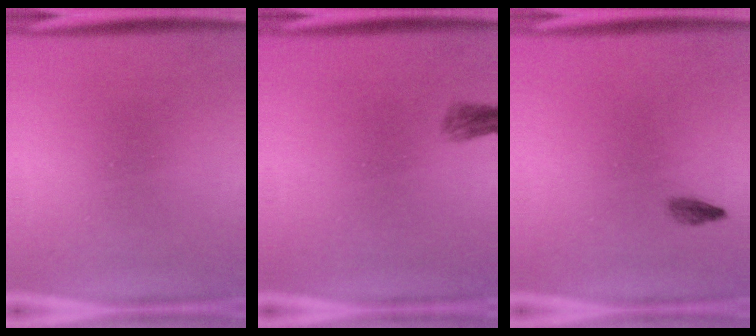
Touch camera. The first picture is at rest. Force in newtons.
{"total": 1.7}
{"total": 0.9}